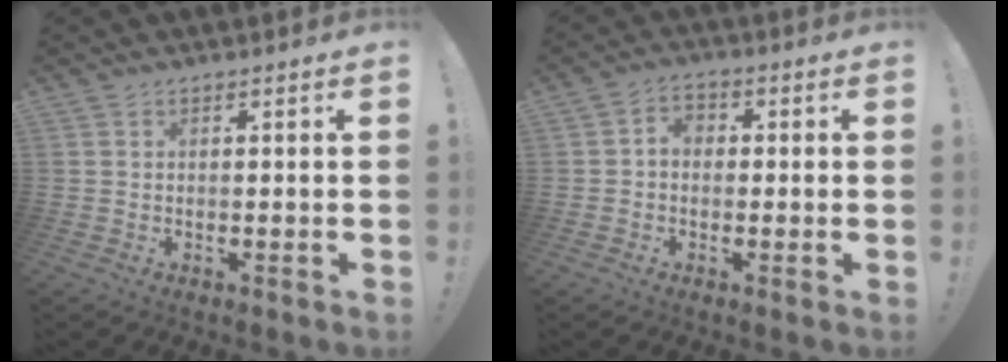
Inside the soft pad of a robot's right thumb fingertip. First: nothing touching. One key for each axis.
{"total": 3.6, "fx": -0.9, "fy": 2.5, "fz": 2.4, "tx": -0.050, "ty": 0.015, "tz": -0.015}